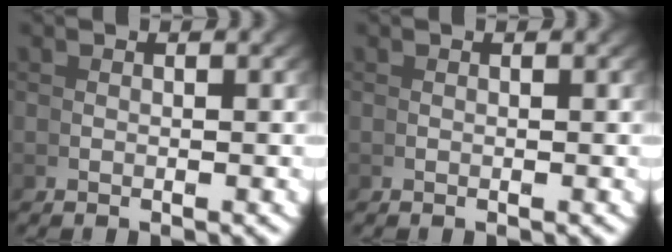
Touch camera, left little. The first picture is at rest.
{"total": 0.0}